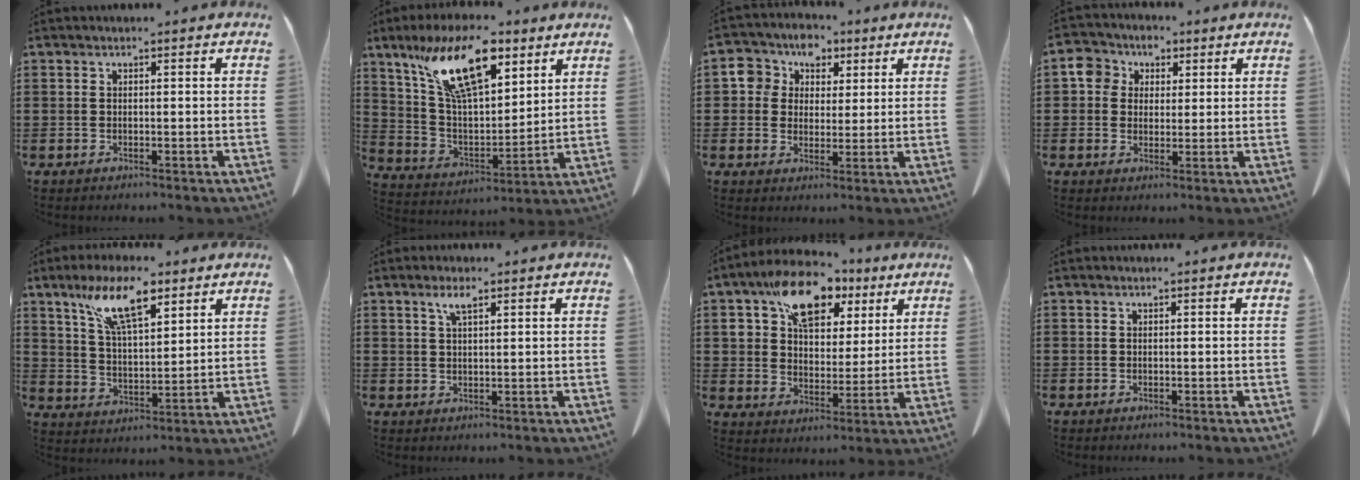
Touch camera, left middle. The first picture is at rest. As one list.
[{"total": 15.5, "force": [9.3, 5.9, 10.9], "torque": [-0.228, -0.017, 0.164]}, {"total": 5.9, "force": [2.7, 5.2, 0.9], "torque": [-0.045, 0.001, 0.045]}, {"total": 5.2, "force": [2.0, 4.6, 1.5], "torque": [-0.045, 0.012, 0.035]}, {"total": 10.9, "force": [7.1, 3.5, 7.5], "torque": [-0.153, -0.011, 0.127]}, {"total": 2.9, "force": [1.7, 0.6, 2.3], "torque": [-0.050, 0.003, 0.029]}, {"total": 12.2, "force": [7.6, 7.0, 6.5], "torque": [-0.128, -0.008, 0.137]}, {"total": 0.0}]